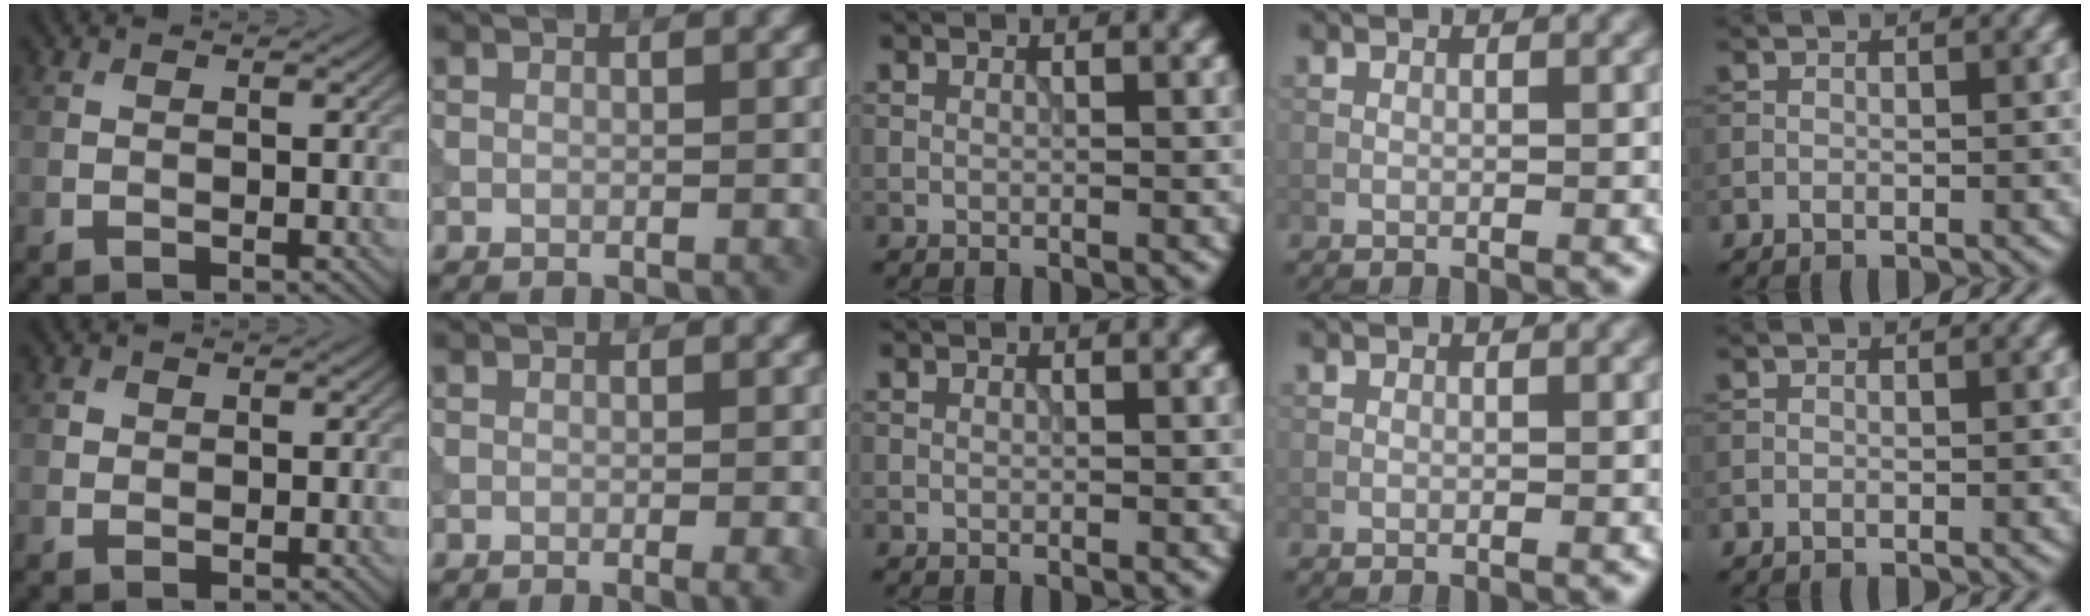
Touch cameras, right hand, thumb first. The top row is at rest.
{"thumb": {"total": 1.0, "force": [0.3, 0.9, 0.2], "torque": [-0.003, 0.000, 0.002]}, "index": {"total": 2.7, "force": [-0.9, 1.2, 2.3], "torque": [-0.011, 0.003, -0.003]}}